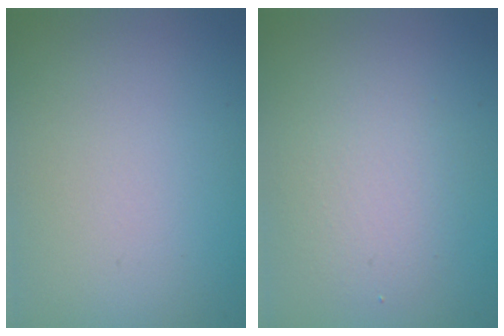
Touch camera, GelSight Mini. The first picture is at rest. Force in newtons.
{"total": 2.7, "press": 2.6, "slide": 0.3}